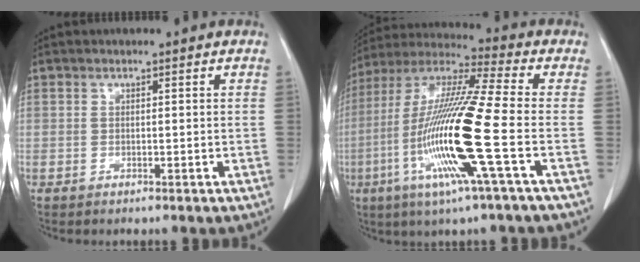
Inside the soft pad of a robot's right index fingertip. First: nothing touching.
{"total": 18.8, "force": [-5.0, -0.5, 18.1], "torque": [-0.373, -0.018, -0.108]}